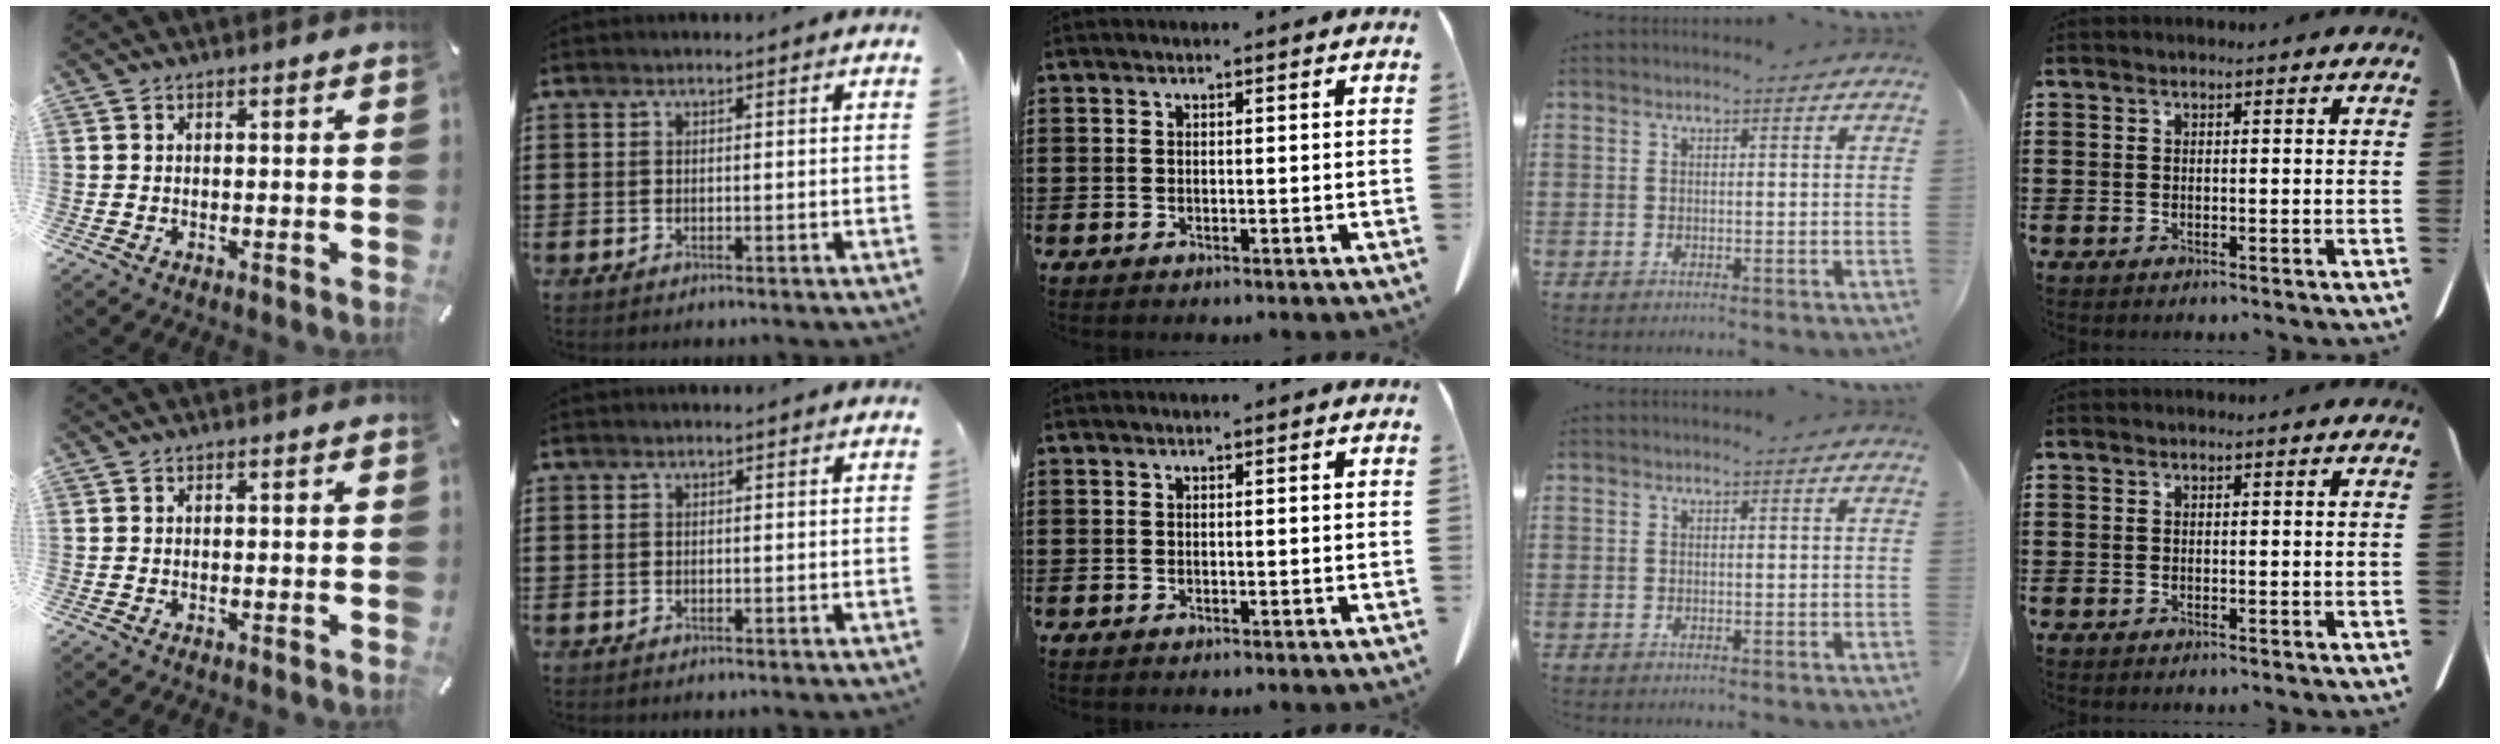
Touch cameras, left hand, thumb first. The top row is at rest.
{}